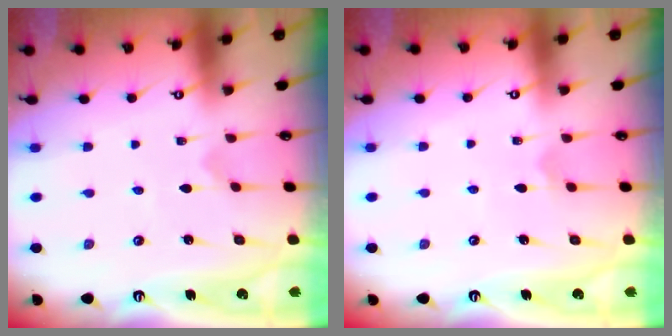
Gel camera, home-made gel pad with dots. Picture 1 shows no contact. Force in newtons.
{"total": 3.5, "press": 3.4, "slide": 0.4}